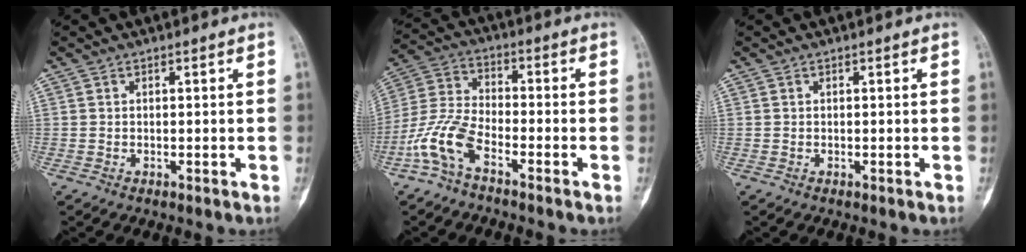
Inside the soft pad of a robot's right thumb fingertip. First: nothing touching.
{"total": 9.3, "force": [-5.1, 3.9, 6.6], "torque": [-0.154, 0.033, -0.113]}
{"total": 0.0}